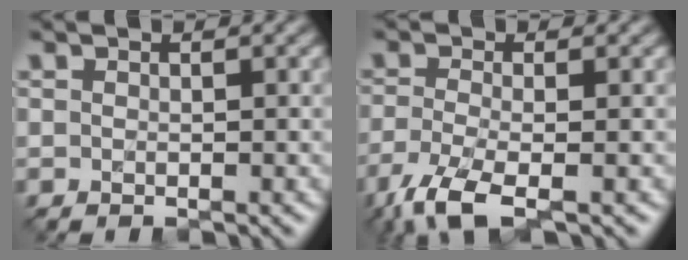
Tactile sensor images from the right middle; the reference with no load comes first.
{"total": 4.5, "force": [-3.1, 1.1, 3.2], "torque": [-0.078, -0.004, -0.070]}